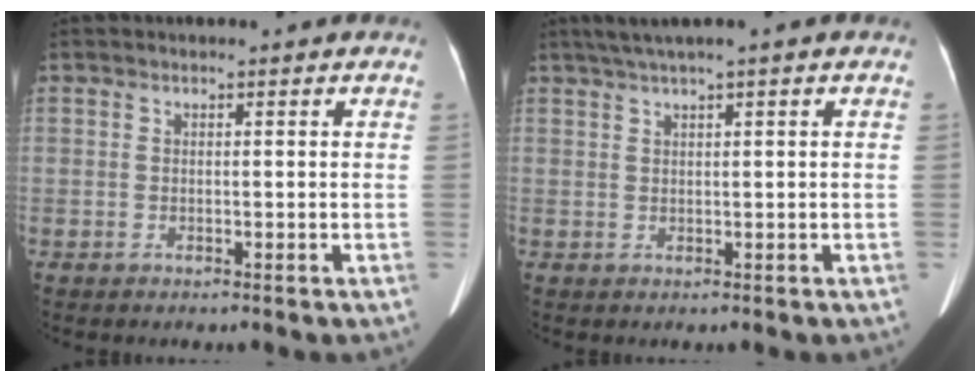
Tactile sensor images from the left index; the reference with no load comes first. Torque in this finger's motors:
{"motor_torque": [0.16, -1.21, 0.06, -0.02]}